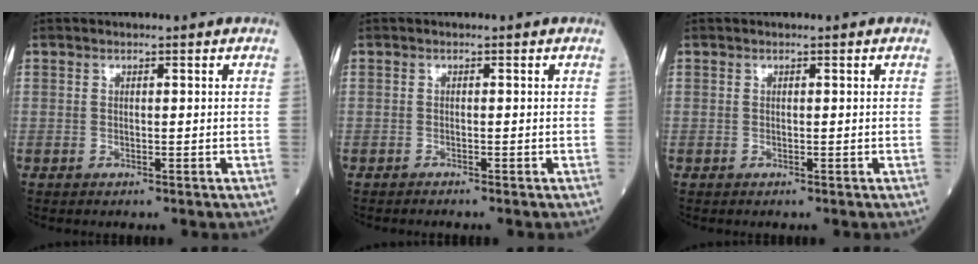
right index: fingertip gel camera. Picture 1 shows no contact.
{"total": 1.4, "force": [-1.2, -0.2, 0.6], "torque": [-0.008, 0.002, -0.013]}
{"total": 0.0}